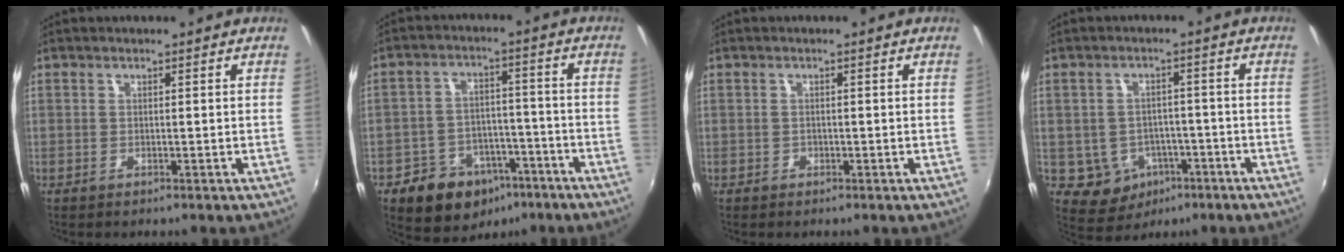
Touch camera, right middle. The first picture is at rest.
{"total": 13.0, "force": [-7.9, 9.0, 5.1], "torque": [-0.111, 0.021, -0.097]}
{"total": 0.7, "force": [-0.4, 0.6, 0.0], "torque": [0.000, -0.002, -0.006]}
{"total": 7.6, "force": [-3.2, 6.5, 2.3], "torque": [-0.062, 0.008, -0.027]}